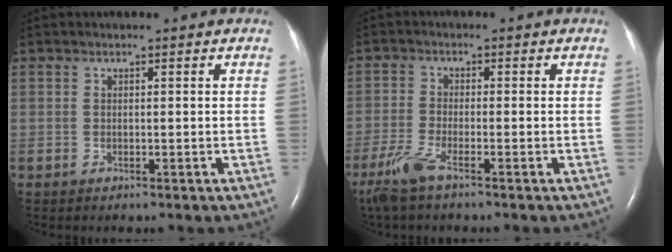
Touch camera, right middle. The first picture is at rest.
{"total": 4.7, "force": [-3.3, 0.4, 3.3], "torque": [-0.084, -0.013, -0.070]}